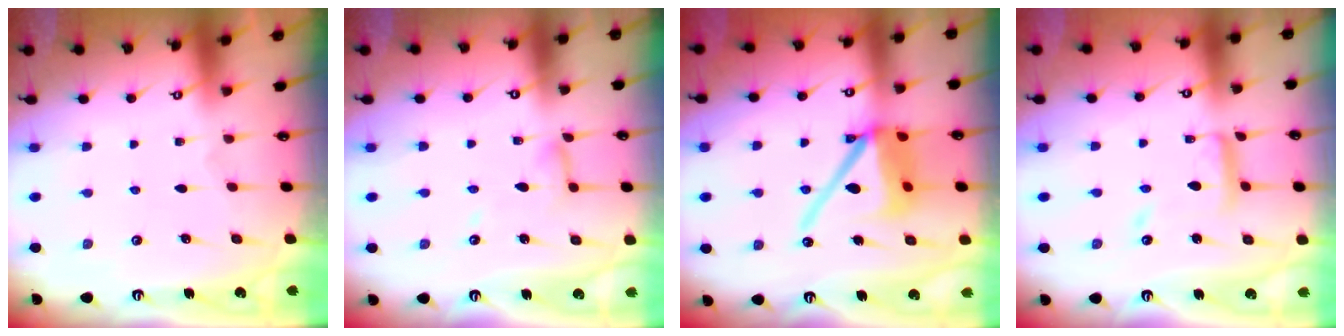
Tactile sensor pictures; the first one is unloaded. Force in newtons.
{"total": 5.3, "press": 5.2, "slide": 0.4}
{"total": 14.9, "press": 14.7, "slide": 2.4}
{"total": 11.5, "press": 11.5, "slide": 1.0}